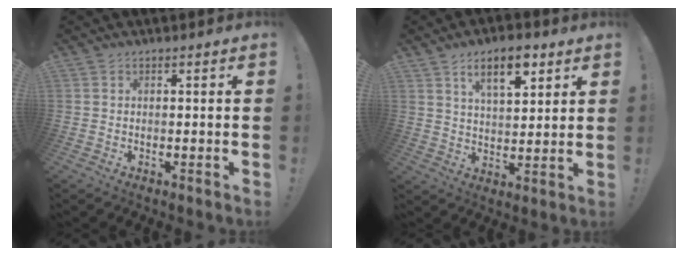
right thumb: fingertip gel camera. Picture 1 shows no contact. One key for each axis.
{"total": 10.6, "fx": 6.0, "fy": 4.5, "fz": 7.5, "tx": -0.113, "ty": -0.018, "tz": 0.105}